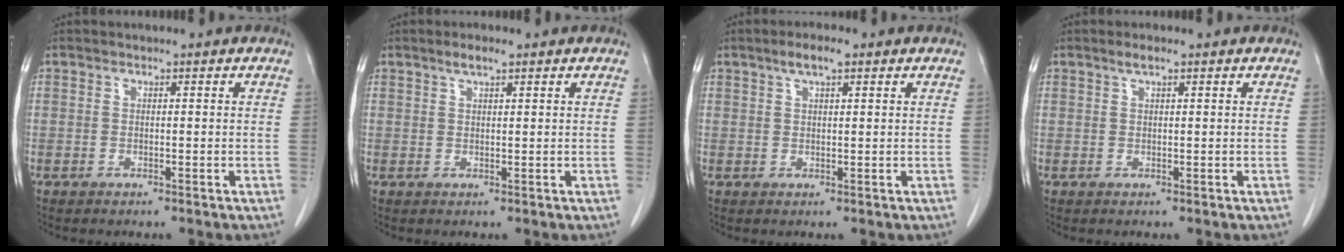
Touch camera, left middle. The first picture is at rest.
{"total": 2.0, "force": [1.4, 0.4, 1.4], "torque": [-0.030, 0.005, 0.026]}
{"total": 3.1, "force": [1.9, 0.7, 2.3], "torque": [-0.046, 0.008, 0.034]}
{"total": 1.4, "force": [0.9, 0.2, 1.0], "torque": [-0.023, 0.004, 0.018]}